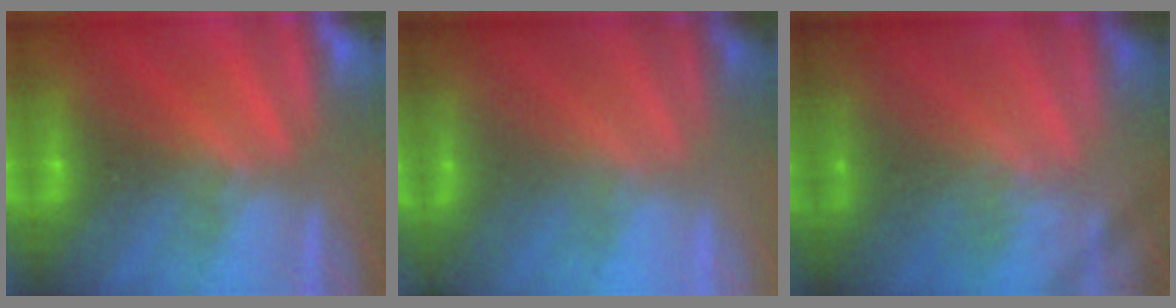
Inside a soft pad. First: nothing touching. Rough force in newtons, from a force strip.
{"total": 2.0}
{"total": 2.2}